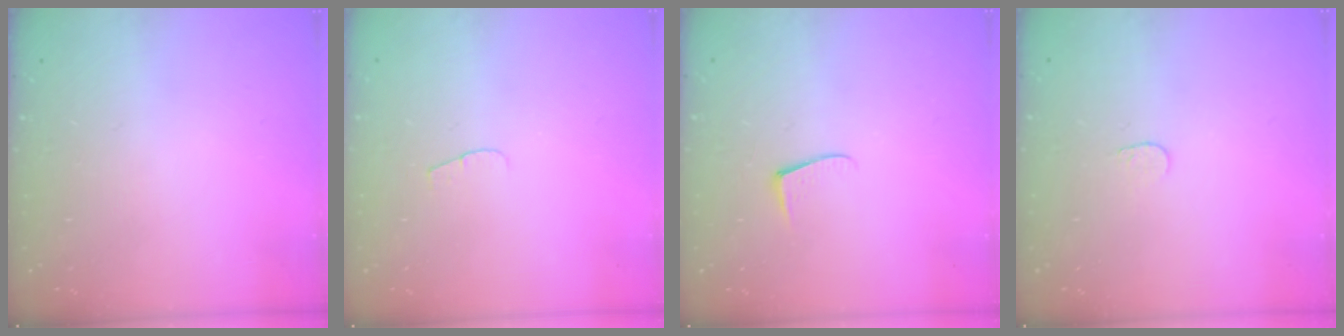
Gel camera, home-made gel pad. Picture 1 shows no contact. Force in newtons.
{"total": 4.1, "press": 4.1, "slide": 0.4}
{"total": 4.7, "press": 4.6, "slide": 0.5}
{"total": 3.7, "press": 3.6, "slide": 0.3}